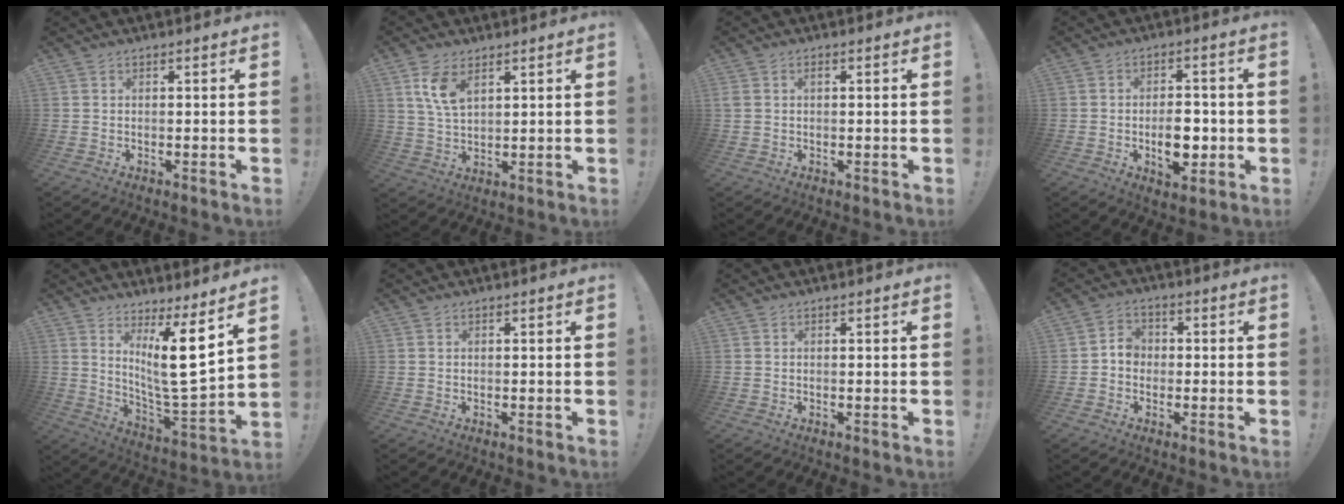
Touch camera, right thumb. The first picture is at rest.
{"total": 7.6, "force": [4.0, 4.0, 5.0], "torque": [-0.090, -0.017, 0.072]}
{"total": 1.5, "force": [0.2, 0.7, 1.3], "torque": [-0.027, 0.004, 0.003]}
{"total": 9.2, "force": [-2.2, 5.5, 7.1], "torque": [-0.109, 0.012, -0.033]}
{"total": 14.3, "force": [6.5, 1.8, 12.6], "torque": [-0.199, -0.063, 0.096]}
{"total": 0.0}
{"total": 0.0}
{"total": 4.8, "force": [-1.2, 4.1, 2.4], "torque": [-0.038, 0.015, -0.019]}